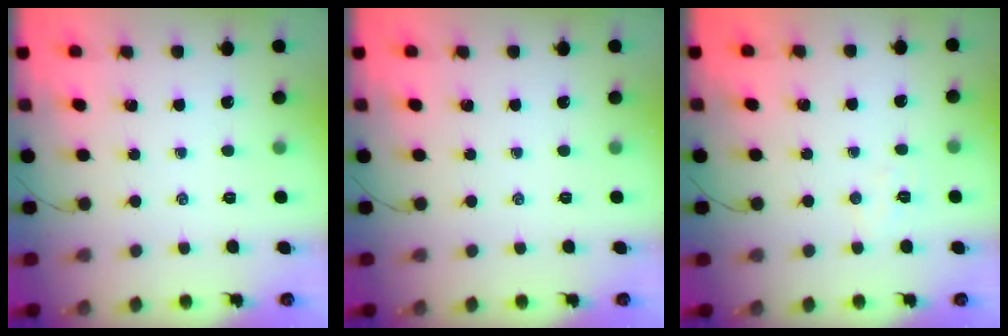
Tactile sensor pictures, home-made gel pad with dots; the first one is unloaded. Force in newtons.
{"total": 0.0}
{"total": 4.4, "press": 4.3, "slide": 0.8}